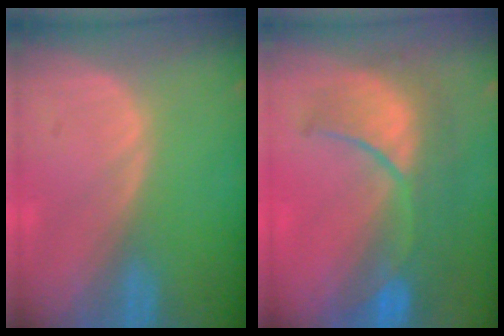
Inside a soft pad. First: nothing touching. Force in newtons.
{"total": 10.3, "press": 9.1, "slide": 4.8}